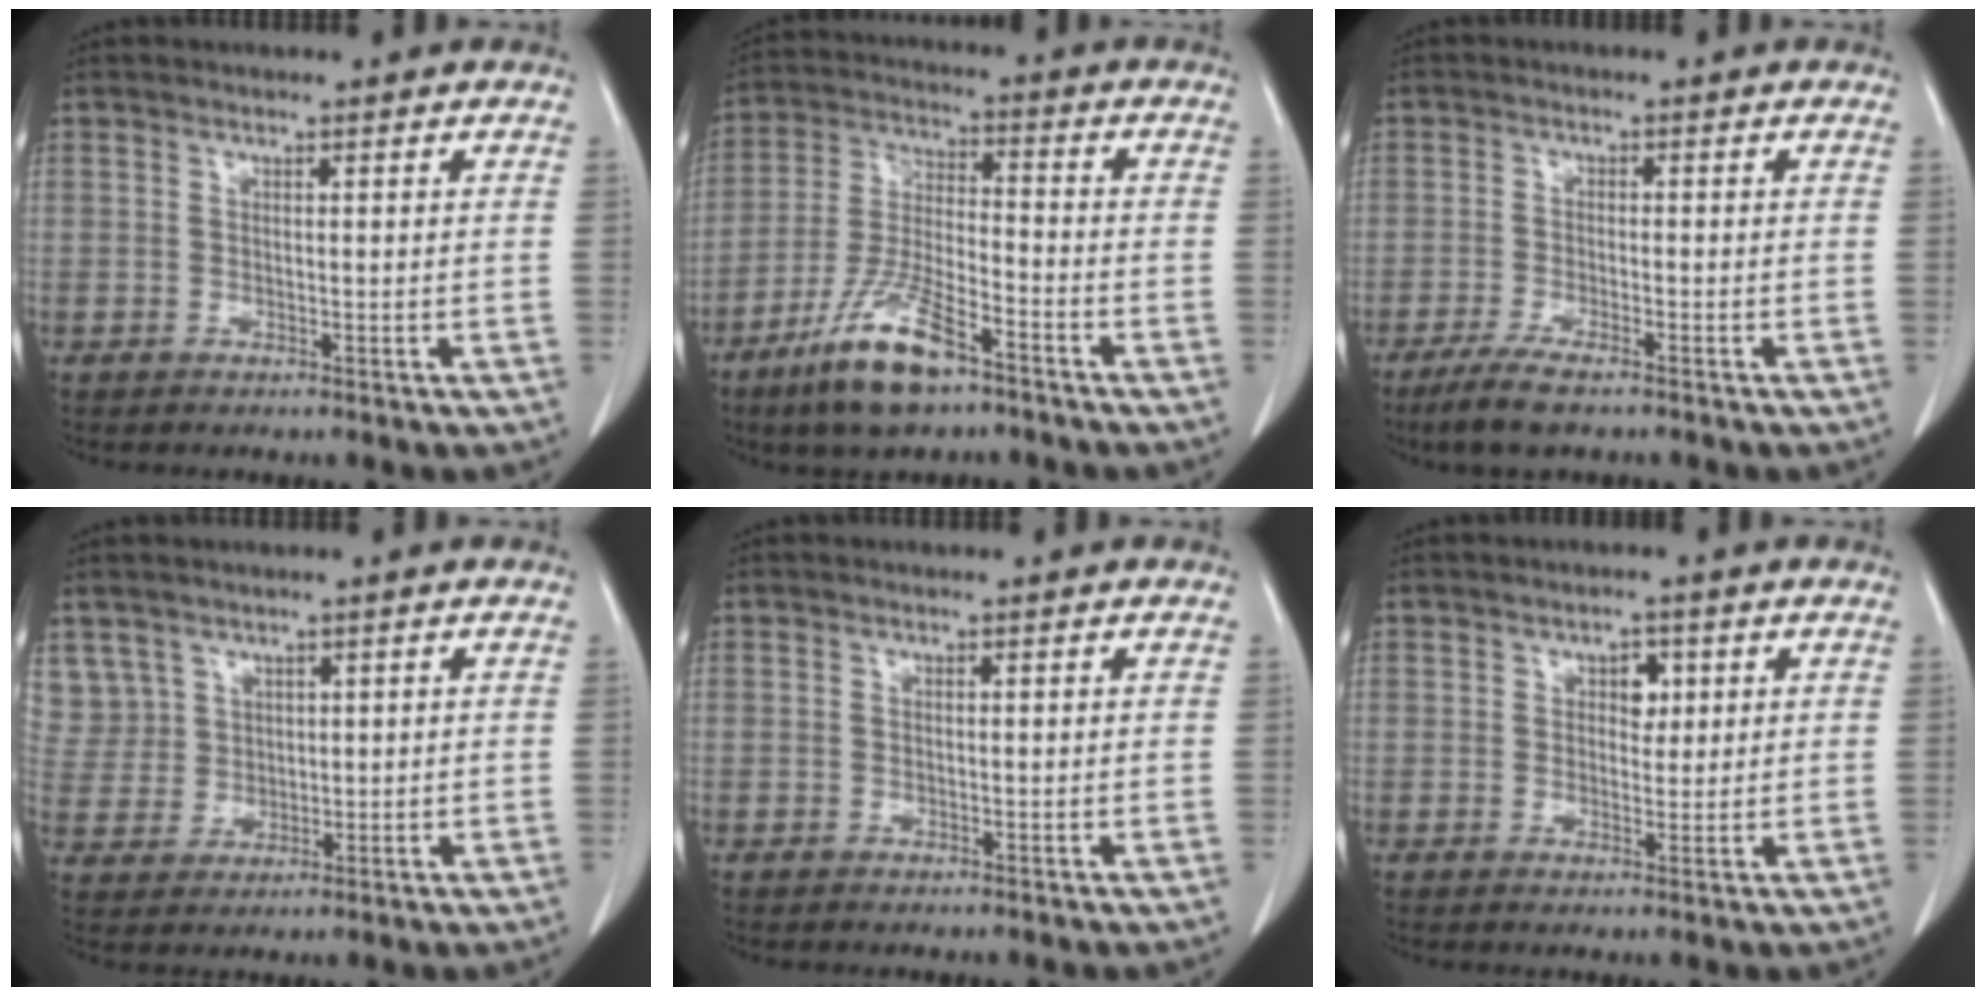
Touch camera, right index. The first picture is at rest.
{"total": 11.9, "force": [-7.7, 2.7, 8.7], "torque": [-0.181, -0.019, -0.143]}
{"total": 5.7, "force": [-4.1, 0.8, 3.8], "torque": [-0.073, -0.014, -0.068]}
{"total": 6.2, "force": [3.5, 5.1, -0.2], "torque": [0.007, 0.009, 0.080]}
{"total": 0.0}
{"total": 2.6, "force": [0.9, 1.7, 1.7], "torque": [-0.020, 0.004, 0.013]}